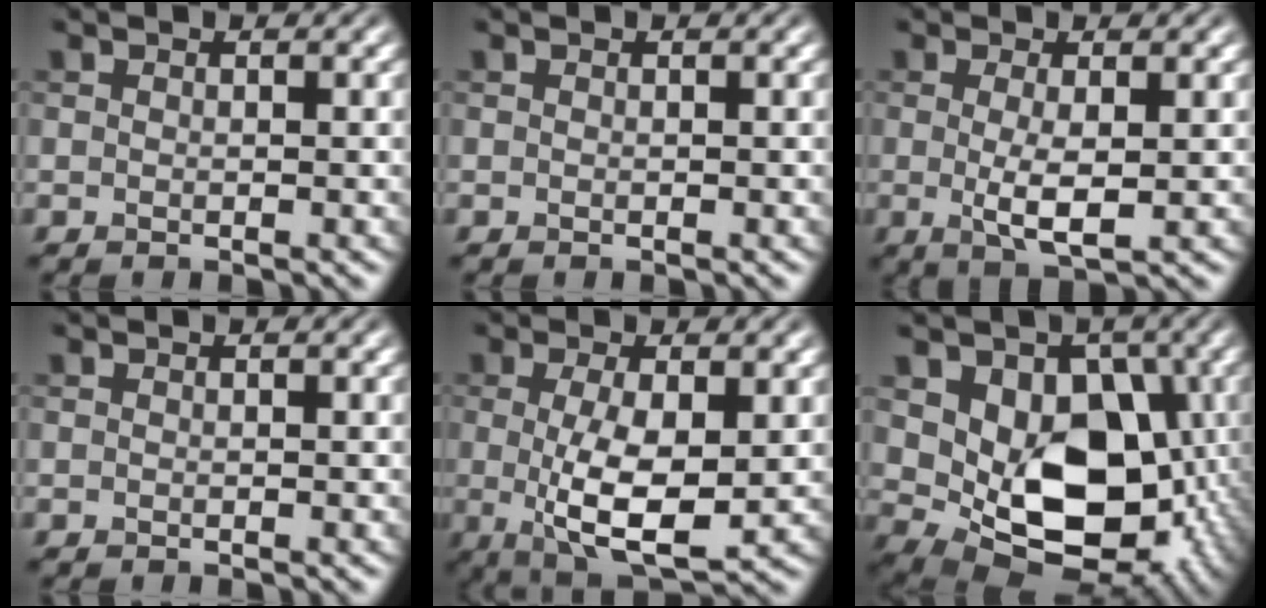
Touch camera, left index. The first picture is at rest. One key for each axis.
{"total": 0.0}
{"total": 3.0, "fx": 0.0, "fy": 0.6, "fz": 3.0, "tx": -0.056, "ty": -0.008, "tz": 0.003}
{"total": 0.0}
{"total": 6.2, "fx": -0.4, "fy": 1.9, "fz": 5.9, "tx": -0.109, "ty": -0.012, "tz": -0.002}
{"total": 11.4, "fx": 0.3, "fy": 8.2, "fz": 7.9, "tx": -0.100, "ty": -0.020, "tz": 0.014}